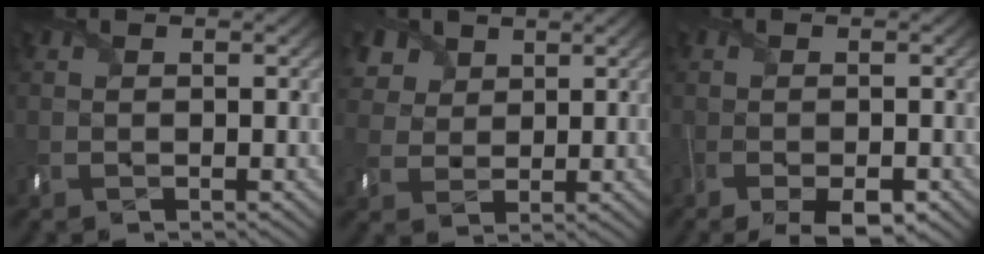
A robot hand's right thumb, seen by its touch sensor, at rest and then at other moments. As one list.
[{"total": 5.0, "force": [3.1, 3.6, 1.7], "torque": [-0.060, 0.008, 0.048]}, {"total": 4.0, "force": [-2.6, 1.5, 2.7], "torque": [-0.057, -0.009, -0.044]}]